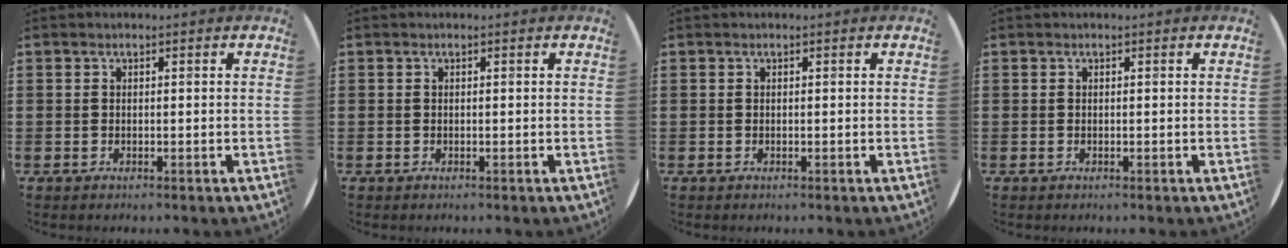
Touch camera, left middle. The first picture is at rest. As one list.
[{"total": 0.0}, {"total": 0.0}, {"total": 0.0}]